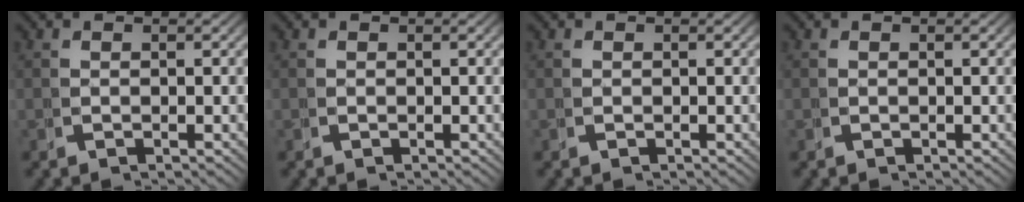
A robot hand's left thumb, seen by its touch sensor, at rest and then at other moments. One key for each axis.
{"total": 0.0}
{"total": 0.0}
{"total": 0.0}